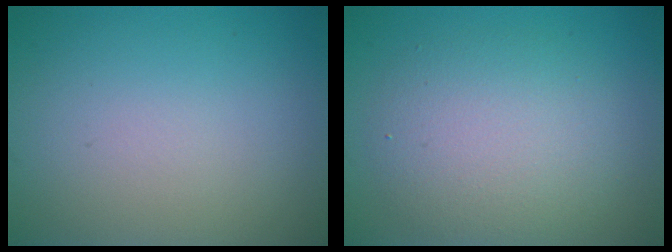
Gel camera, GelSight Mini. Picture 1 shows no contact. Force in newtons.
{"total": 5.1, "press": 5.1, "slide": 0.3}